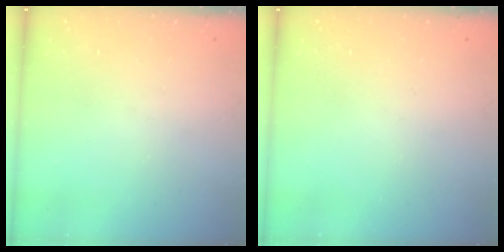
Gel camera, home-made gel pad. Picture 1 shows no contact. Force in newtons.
{"total": 0.0}